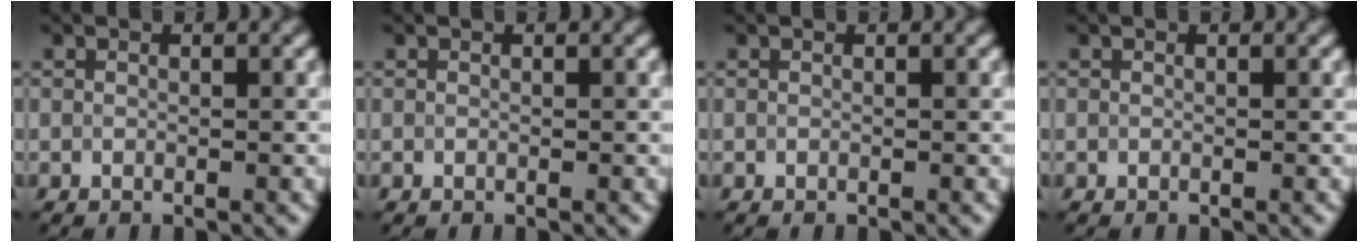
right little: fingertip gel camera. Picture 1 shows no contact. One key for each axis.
{"total": 0.0}
{"total": 0.0}
{"total": 0.0}